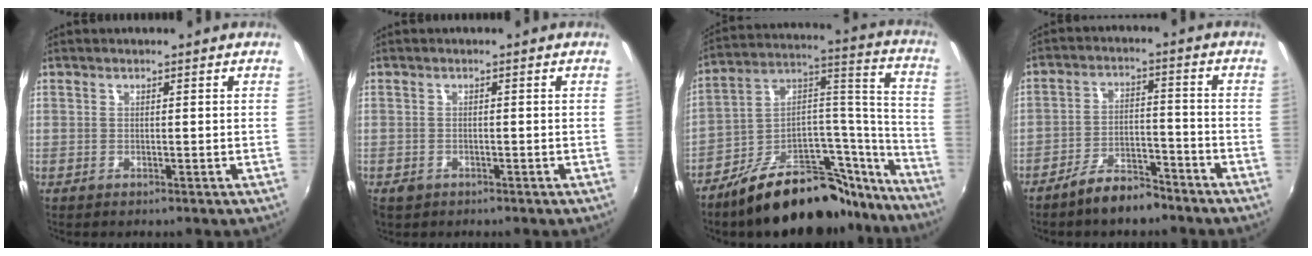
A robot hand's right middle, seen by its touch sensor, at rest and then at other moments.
{"total": 1.9, "force": [-1.1, 1.4, 0.6], "torque": [-0.017, -0.003, -0.018]}
{"total": 25.1, "force": [-19.5, 9.9, 12.4], "torque": [-0.152, 0.068, -0.282]}
{"total": 7.5, "force": [-6.2, 2.6, 3.3], "torque": [-0.071, 0.015, -0.096]}